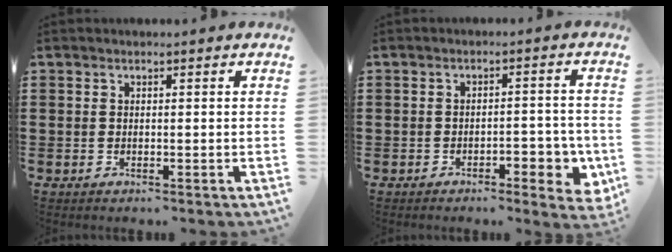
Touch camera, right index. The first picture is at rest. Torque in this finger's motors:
{"motor_torque": [0.32, -0.29, 0.20, 0.03]}